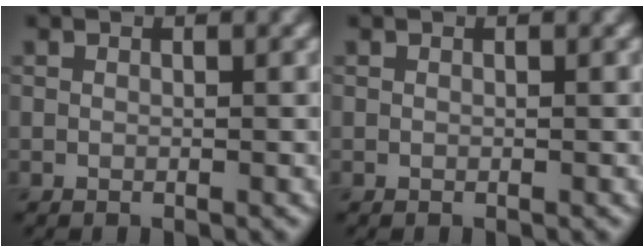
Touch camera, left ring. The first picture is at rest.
{"total": 0.0}